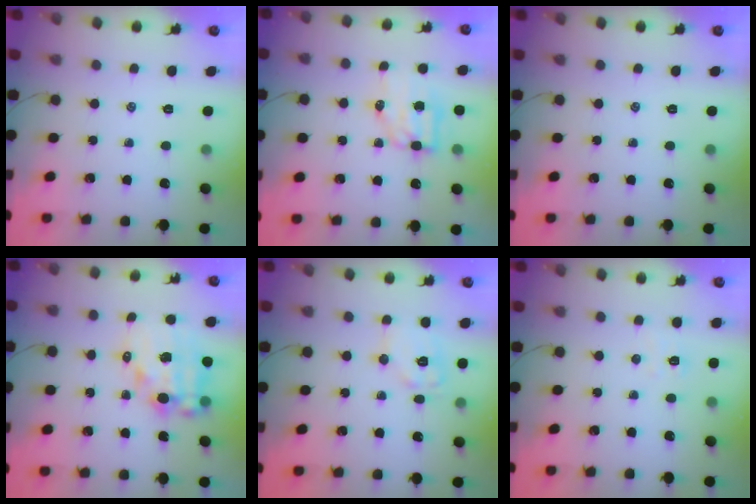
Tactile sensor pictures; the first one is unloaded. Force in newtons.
{"total": 7.3, "press": 7.1, "slide": 1.4}
{"total": 0.0}
{"total": 13.9, "press": 13.5, "slide": 3.0}
{"total": 9.8, "press": 9.8, "slide": 0.4}
{"total": 4.0, "press": 3.9, "slide": 1.0}